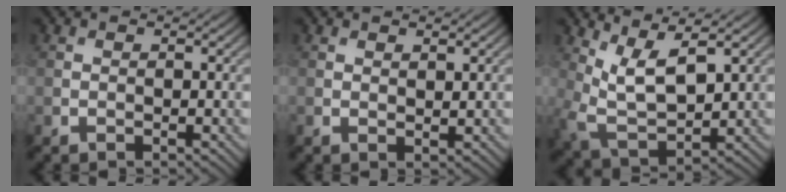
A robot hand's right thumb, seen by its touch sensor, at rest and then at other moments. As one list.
[{"total": 0.8, "force": [0.6, 0.2, 0.4], "torque": [-0.009, -0.003, 0.014]}, {"total": 7.2, "force": [3.4, 2.8, 5.7], "torque": [-0.136, -0.004, 0.068]}]